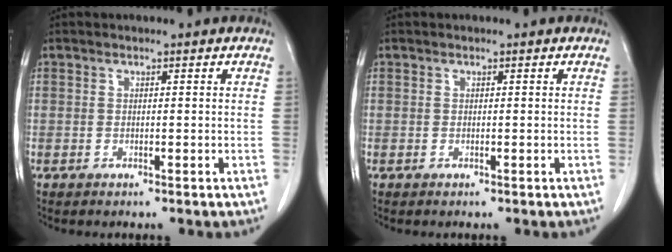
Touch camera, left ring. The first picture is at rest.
{"total": 0.0}